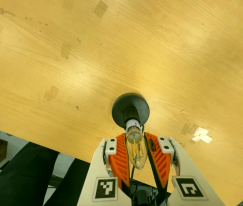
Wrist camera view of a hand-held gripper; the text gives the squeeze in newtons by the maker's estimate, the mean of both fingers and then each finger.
{"total": 13.9, "left": 13.0, "right": 14.7}